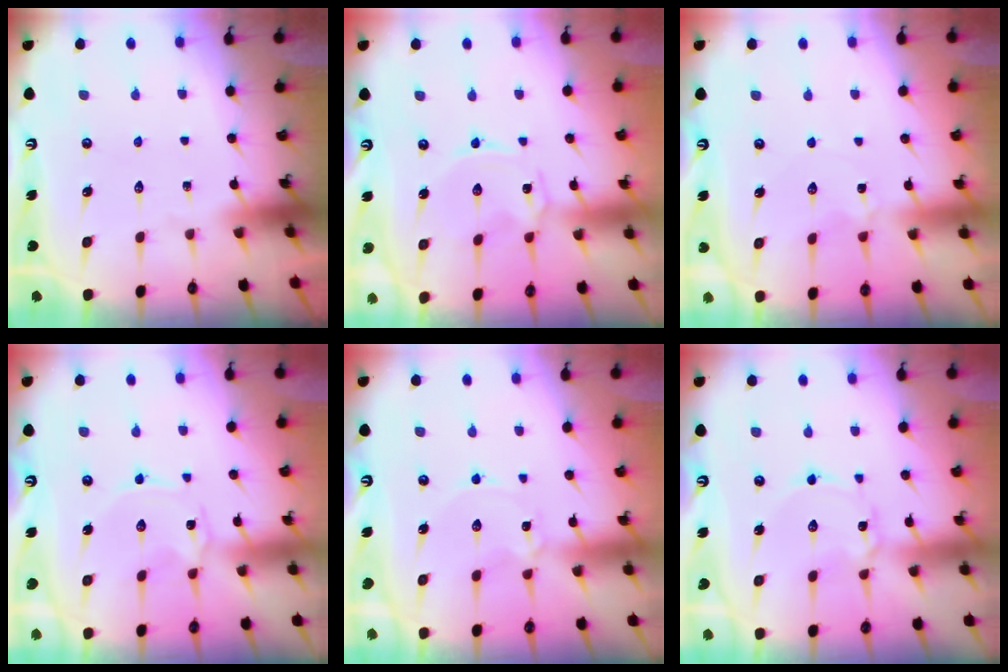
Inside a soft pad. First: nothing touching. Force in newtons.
{"total": 1.4, "press": 1.4, "slide": 0.3}
{"total": 2.7, "press": 2.6, "slide": 0.5}
{"total": 1.0, "press": 1.0, "slide": 0.2}
{"total": 1.4, "press": 1.3, "slide": 0.2}
{"total": 1.6, "press": 1.5, "slide": 0.1}